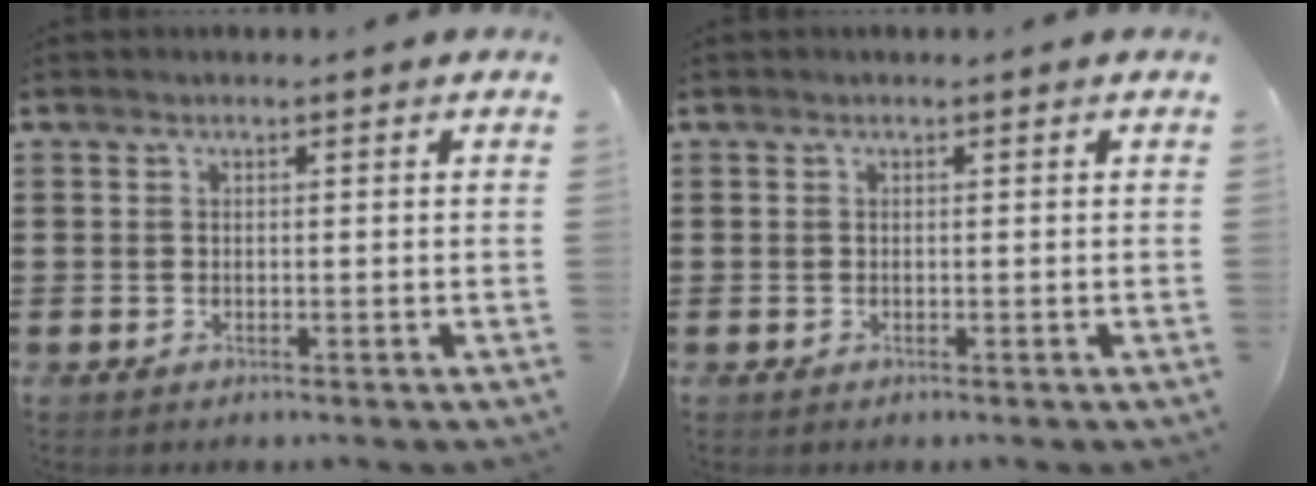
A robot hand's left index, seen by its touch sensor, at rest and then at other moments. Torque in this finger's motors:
{"motor_torque": [0.00, 0.00, 0.00, 0.00]}